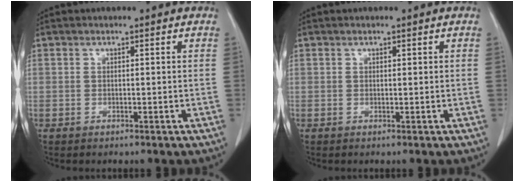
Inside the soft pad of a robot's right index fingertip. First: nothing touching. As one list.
[{"total": 0.0}]